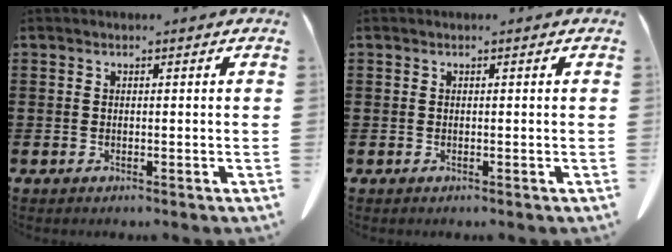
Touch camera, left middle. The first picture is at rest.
{"total": 0.0}